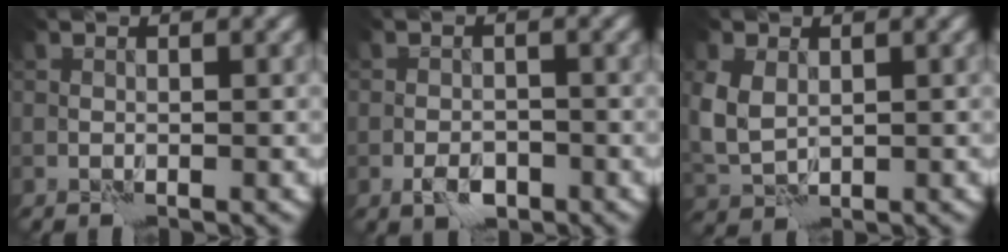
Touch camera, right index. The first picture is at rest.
{"total": 2.1, "force": [-1.1, 1.1, 1.3], "torque": [-0.019, 0.000, -0.022]}
{"total": 3.5, "force": [1.0, 2.5, 2.3], "torque": [-0.066, -0.002, 0.023]}